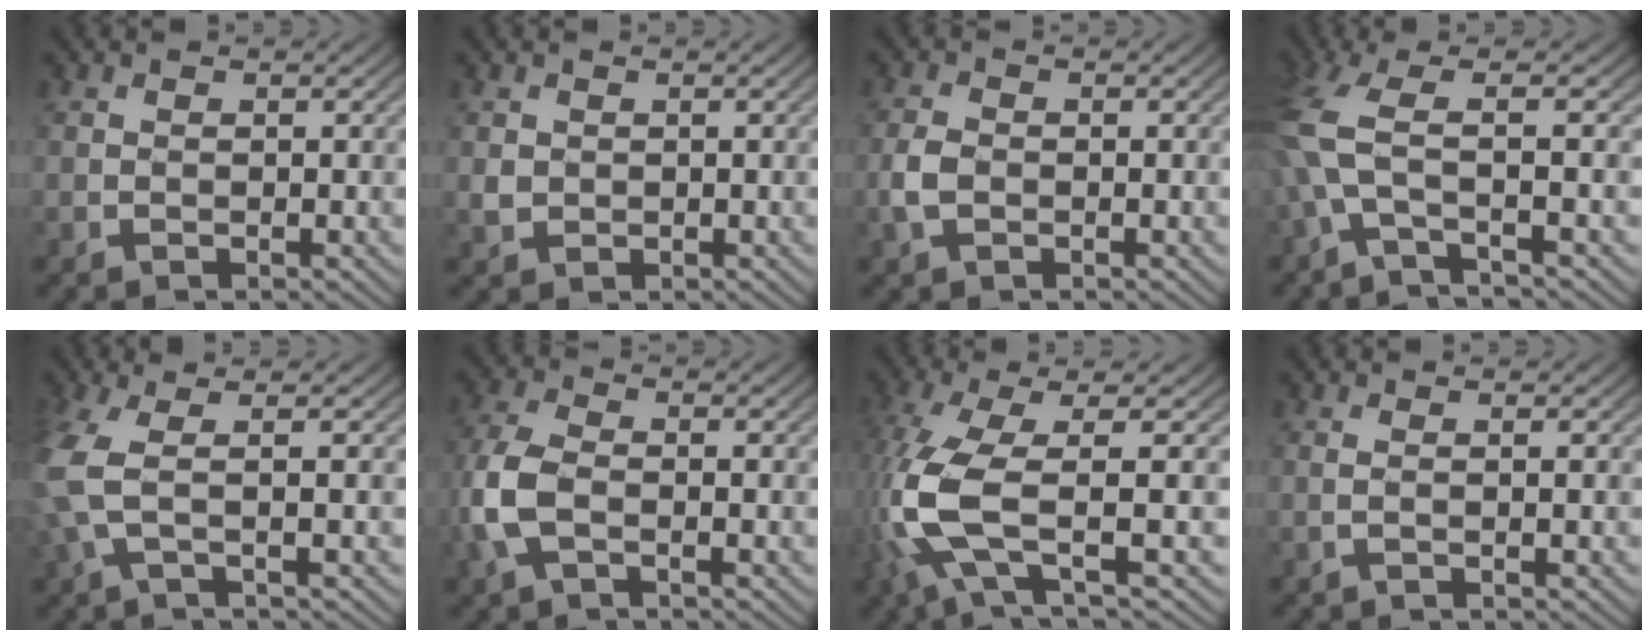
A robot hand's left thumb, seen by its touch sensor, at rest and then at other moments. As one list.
[{"total": 1.3, "force": [0.1, 1.2, 0.4], "torque": [-0.028, -0.001, 0.000]}, {"total": 3.0, "force": [-1.3, 2.0, 1.8], "torque": [-0.055, 0.004, -0.026]}, {"total": 5.5, "force": [-1.3, 0.5, 5.3], "torque": [-0.145, 0.015, -0.037]}, {"total": 4.9, "force": [-0.3, 1.7, 4.6], "torque": [-0.134, 0.004, -0.013]}, {"total": 6.1, "force": [-2.1, 3.5, 4.6], "torque": [-0.134, 0.005, -0.050]}, {"total": 9.9, "force": [-3.4, 2.3, 9.0], "torque": [-0.224, -0.002, -0.076]}, {"total": 0.6, "force": [-0.3, -0.4, 0.4], "torque": [-0.007, -0.003, -0.003]}]